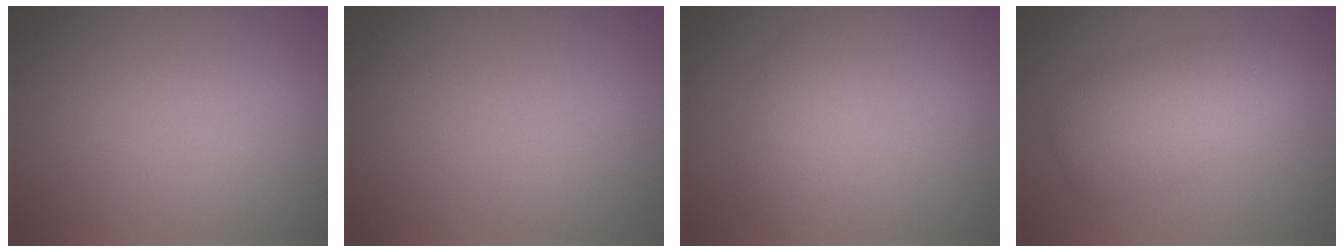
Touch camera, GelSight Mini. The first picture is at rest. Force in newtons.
{"total": 0.0}
{"total": 2.4, "press": 2.4, "slide": 0.0}
{"total": 5.4, "press": 5.4, "slide": 0.1}